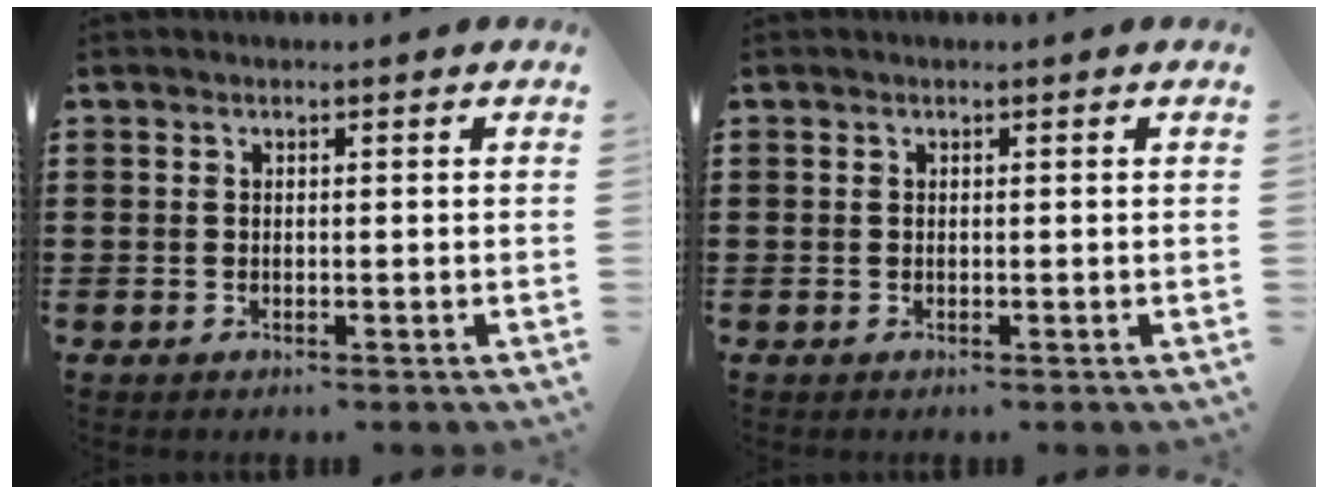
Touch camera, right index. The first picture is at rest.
{"total": 0.0}